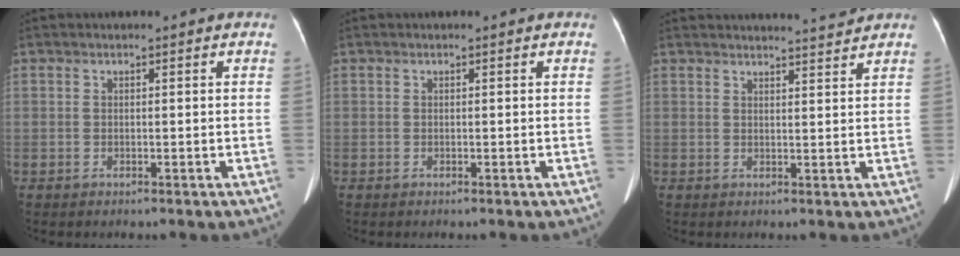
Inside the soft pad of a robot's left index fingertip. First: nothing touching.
{"total": 0.0}
{"total": 5.9, "force": [5.8, -0.7, 0.8], "torque": [-0.011, 0.002, 0.070]}